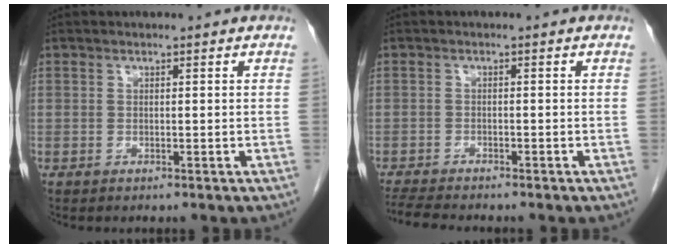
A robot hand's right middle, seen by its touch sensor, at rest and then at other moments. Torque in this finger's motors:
{"motor_torque": [0.45, -0.36, 0.01, 0.02]}